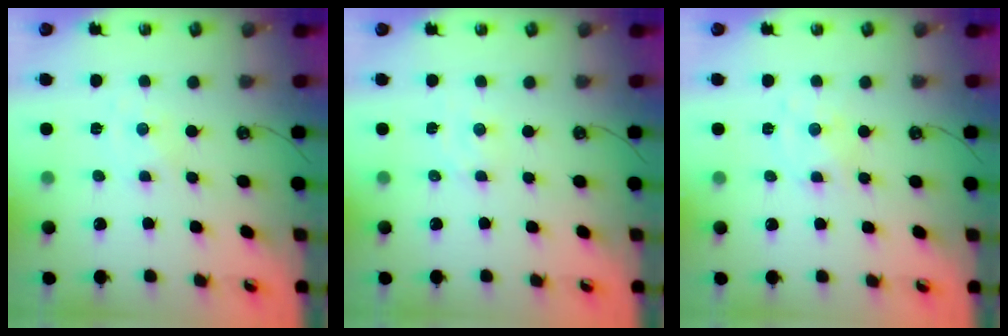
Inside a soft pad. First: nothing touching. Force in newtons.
{"total": 2.6, "press": 2.6, "slide": 0.3}
{"total": 2.4, "press": 2.3, "slide": 0.5}